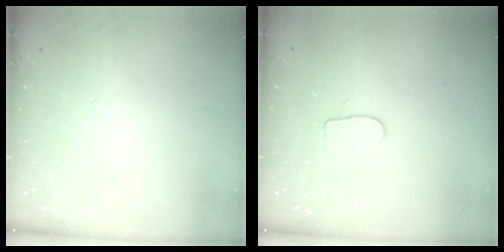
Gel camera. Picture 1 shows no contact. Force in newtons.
{"total": 4.3, "press": 4.3, "slide": 0.5}